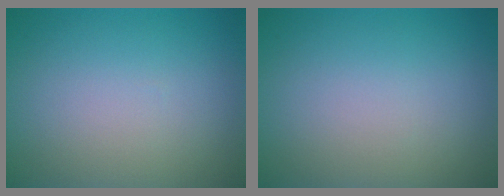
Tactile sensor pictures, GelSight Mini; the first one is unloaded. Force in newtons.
{"total": 0.0}